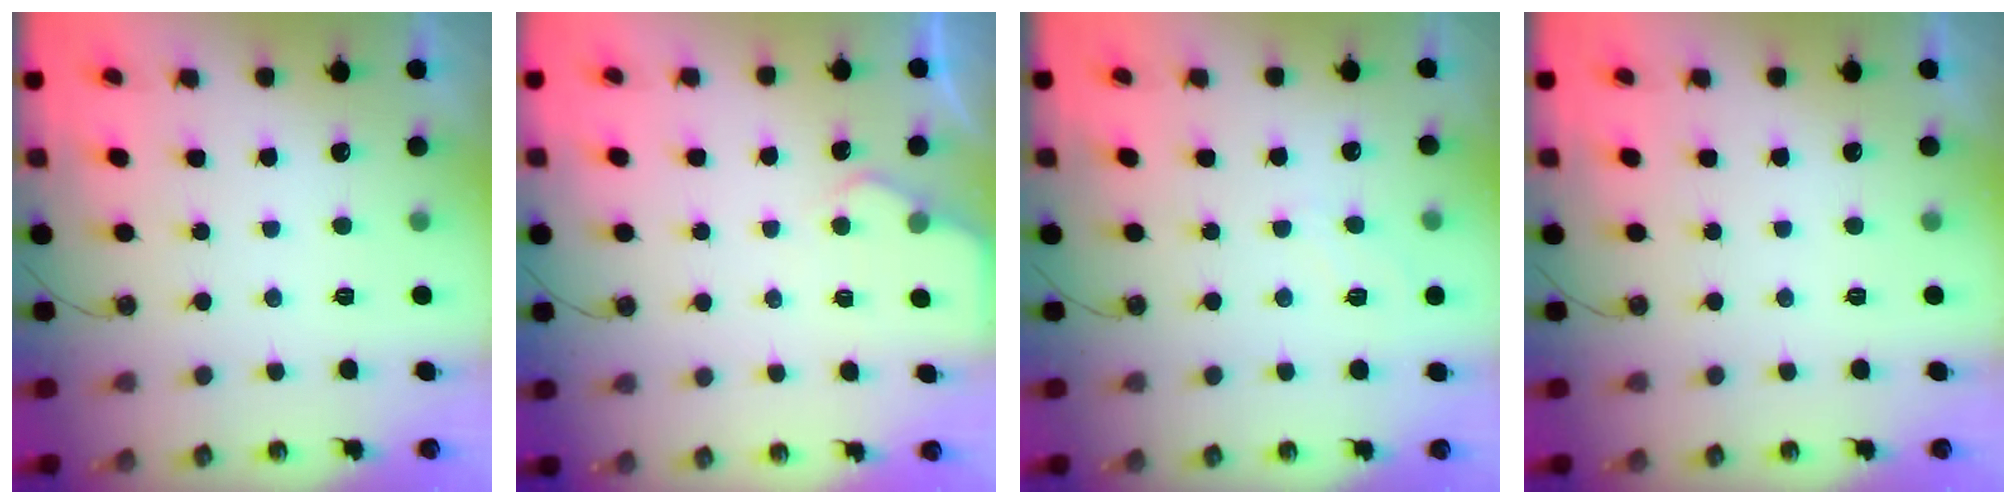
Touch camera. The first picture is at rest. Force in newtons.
{"total": 4.0, "press": 4.0, "slide": 0.5}
{"total": 4.5, "press": 4.5, "slide": 0.5}
{"total": 0.0}